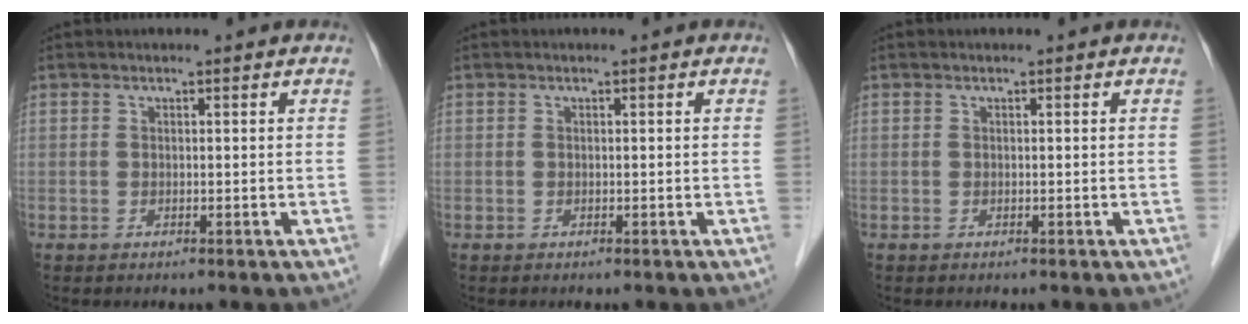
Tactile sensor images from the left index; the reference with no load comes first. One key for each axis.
{"total": 0.0}
{"total": 0.0}